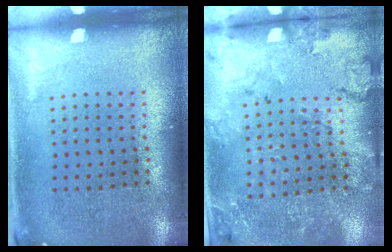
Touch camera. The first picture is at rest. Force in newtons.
{"total": 1.8, "press": 1.6, "slide": 0.7}